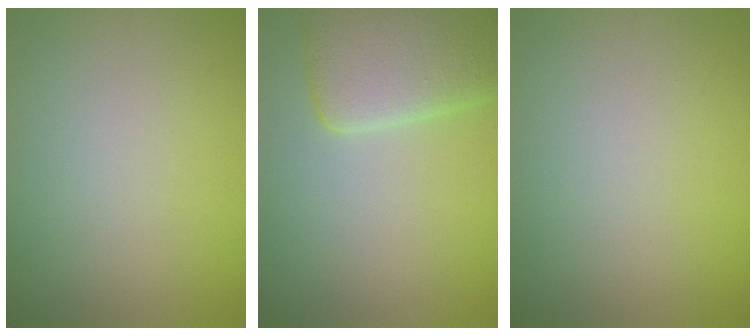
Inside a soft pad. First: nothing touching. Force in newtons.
{"total": 6.2, "press": 6.2, "slide": 0.4}
{"total": 0.0}